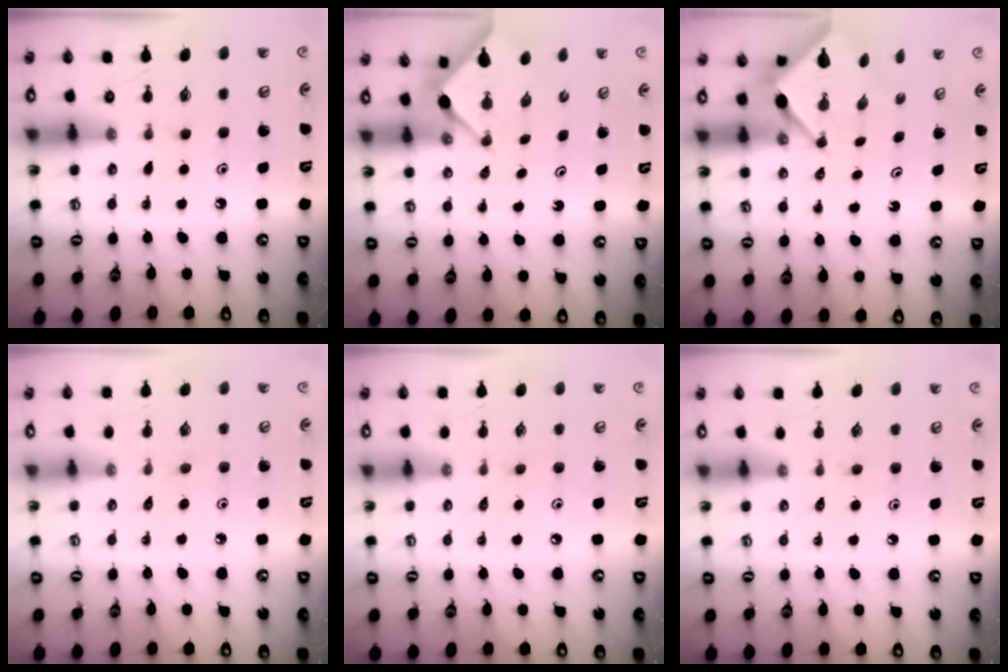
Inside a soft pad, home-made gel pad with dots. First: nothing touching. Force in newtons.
{"total": 2.9, "press": 2.9, "slide": 0.3}
{"total": 3.0, "press": 3.0, "slide": 0.2}
{"total": 4.4, "press": 4.3, "slide": 0.6}
{"total": 2.1, "press": 2.1, "slide": 0.4}
{"total": 2.1, "press": 2.1, "slide": 0.4}